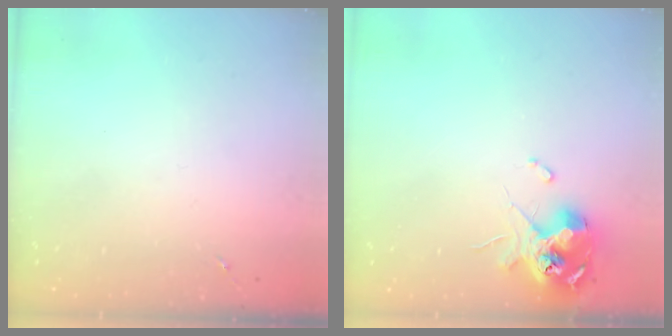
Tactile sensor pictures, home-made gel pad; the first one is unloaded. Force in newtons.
{"total": 12.0, "press": 11.8, "slide": 1.6}